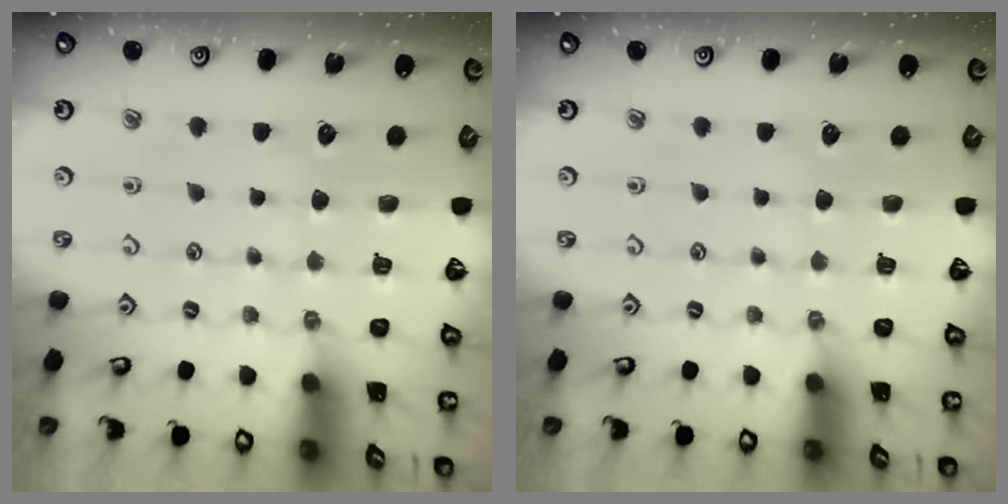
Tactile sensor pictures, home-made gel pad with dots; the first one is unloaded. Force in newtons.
{"total": 0.0}